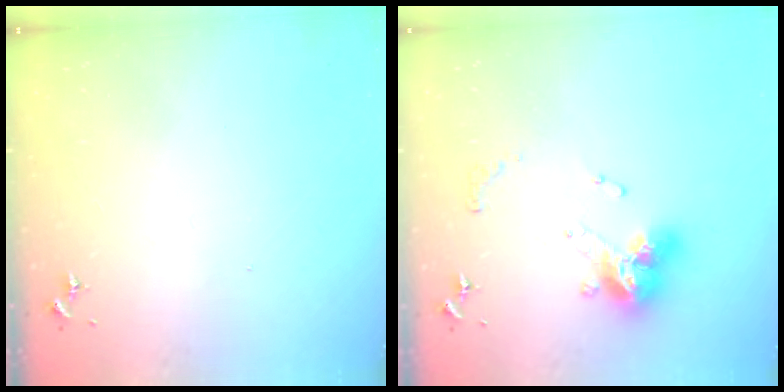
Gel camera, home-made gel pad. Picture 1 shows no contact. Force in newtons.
{"total": 14.5, "press": 14.4, "slide": 1.6}